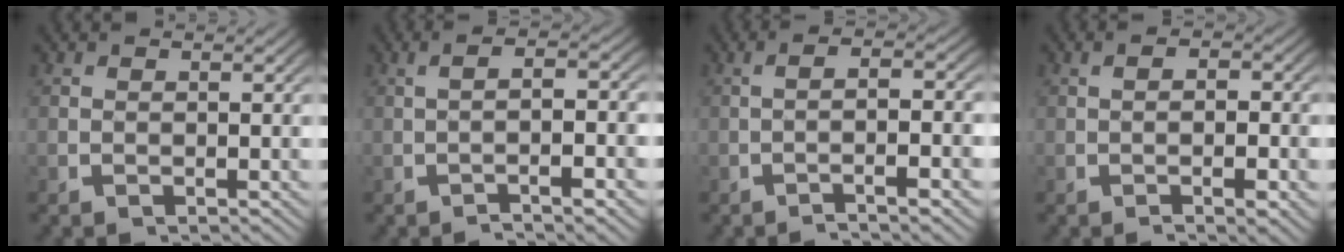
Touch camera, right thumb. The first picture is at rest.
{"total": 3.6, "force": [-0.8, 1.0, 3.3], "torque": [-0.048, 0.014, -0.018]}
{"total": 4.0, "force": [-1.1, 0.9, 3.8], "torque": [-0.058, 0.012, -0.024]}
{"total": 2.6, "force": [-0.7, 1.4, 2.1], "torque": [-0.027, 0.003, -0.015]}